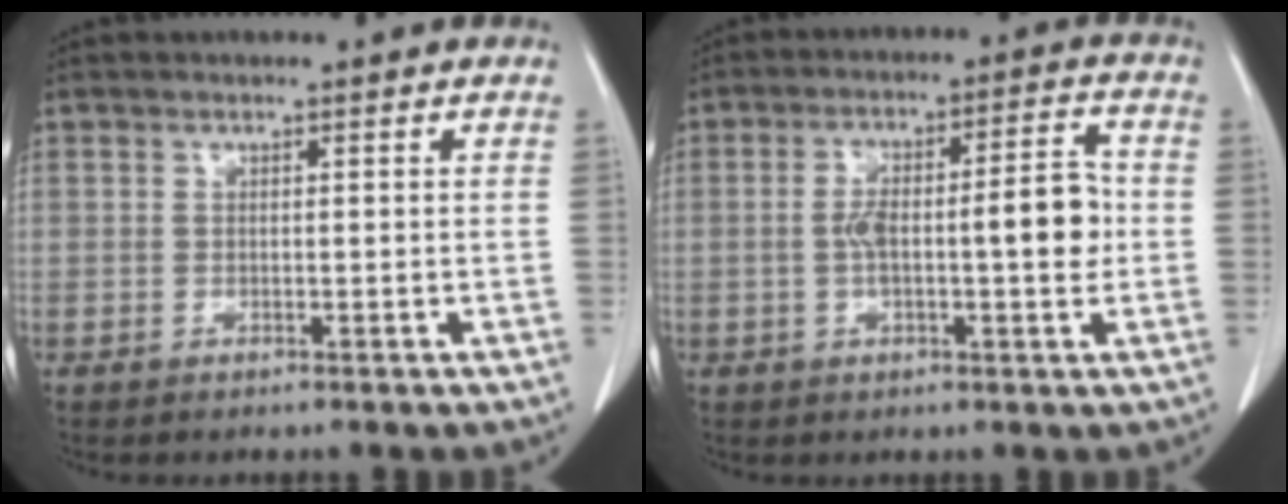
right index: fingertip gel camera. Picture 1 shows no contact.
{"total": 10.3, "force": [-0.5, 2.4, 10.0], "torque": [-0.162, 0.027, -0.007]}